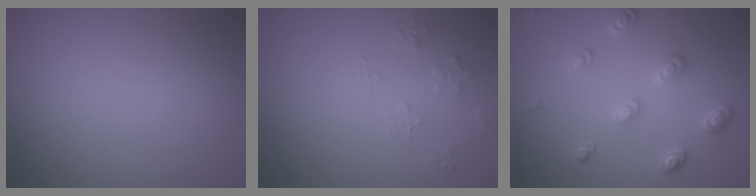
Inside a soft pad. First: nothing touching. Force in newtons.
{"total": 1.2, "press": 0.8, "slide": 0.9}
{"total": 2.8, "press": 2.4, "slide": 1.4}